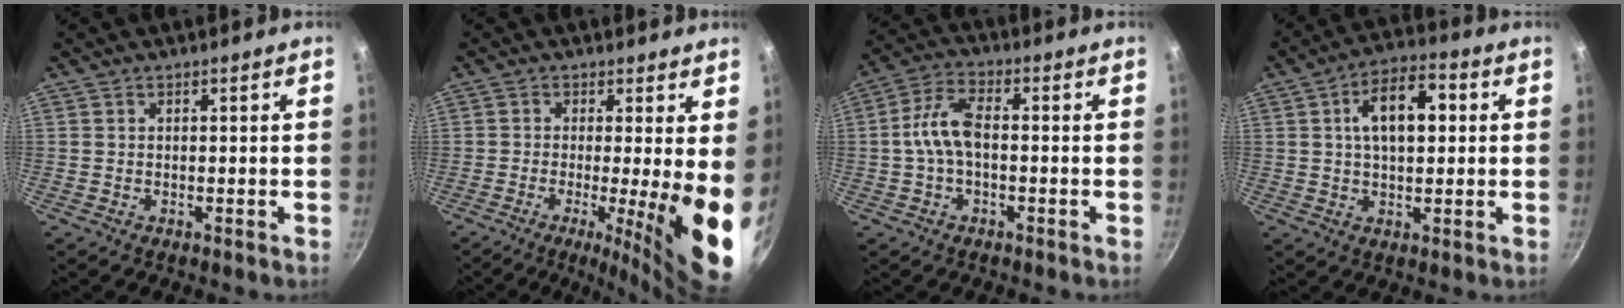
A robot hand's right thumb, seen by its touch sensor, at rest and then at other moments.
{"total": 11.8, "force": [-1.4, 1.5, 11.6], "torque": [-0.156, -0.021, -0.020]}
{"total": 7.8, "force": [-0.7, 4.2, 6.5], "torque": [-0.127, 0.031, -0.022]}
{"total": 11.4, "force": [2.1, 6.1, 9.4], "torque": [-0.127, 0.016, 0.026]}